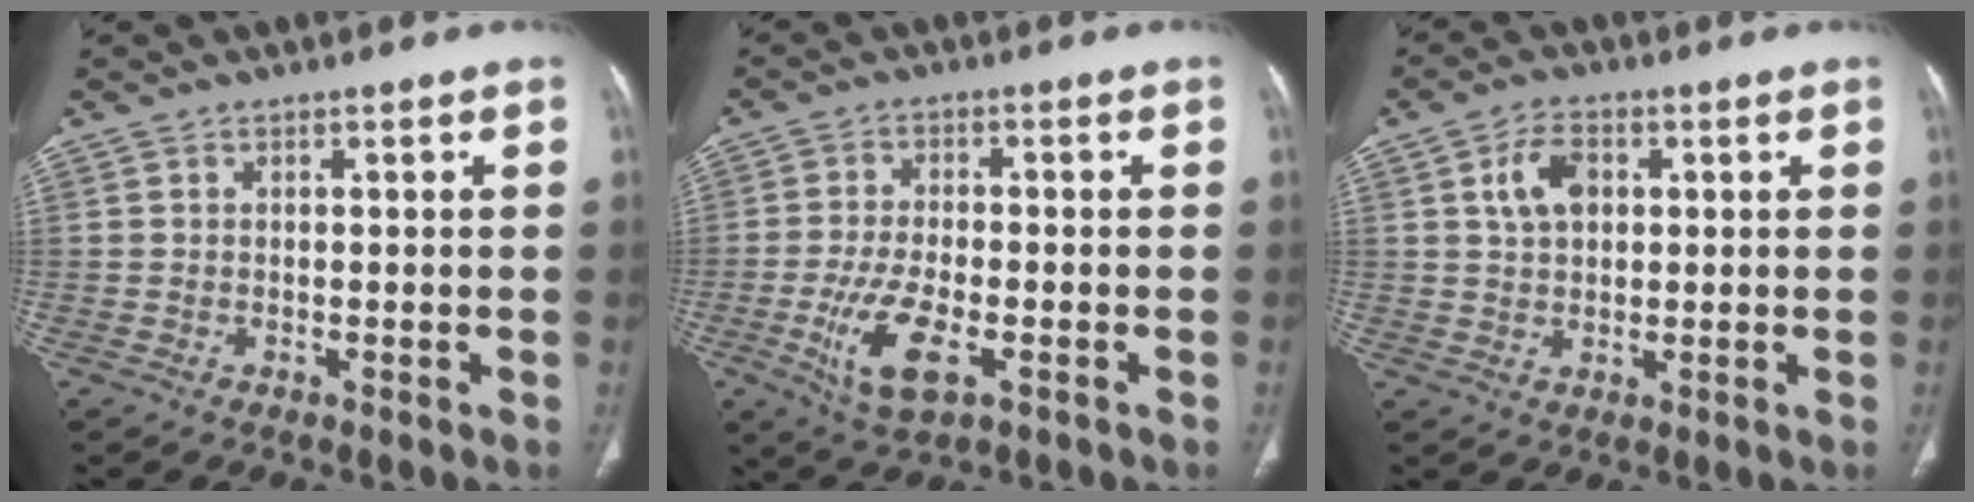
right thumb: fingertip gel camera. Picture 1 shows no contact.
{"total": 9.4, "force": [-3.5, 3.9, 7.8], "torque": [-0.163, 0.001, -0.059]}
{"total": 6.2, "force": [1.7, 4.1, 4.3], "torque": [-0.066, 0.004, 0.030]}